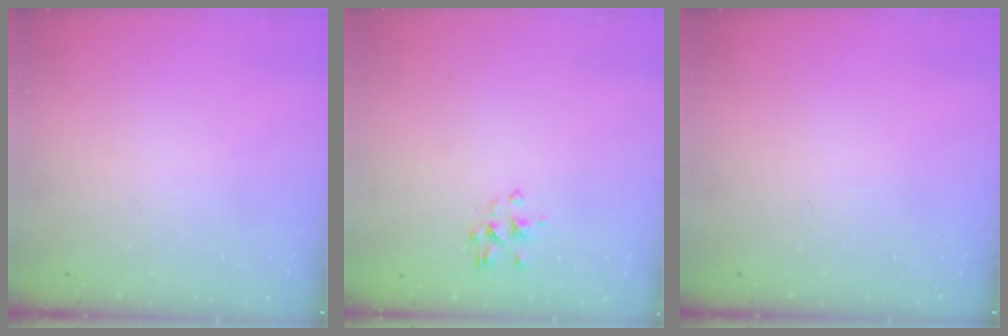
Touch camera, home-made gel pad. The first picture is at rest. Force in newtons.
{"total": 2.1, "press": 1.9, "slide": 0.9}
{"total": 0.0}